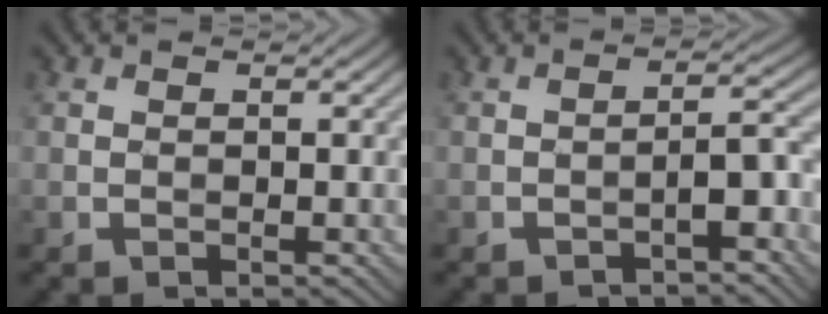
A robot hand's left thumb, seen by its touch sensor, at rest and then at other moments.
{"total": 2.7, "force": [-1.9, 0.4, 1.9], "torque": [-0.028, 0.015, -0.036]}